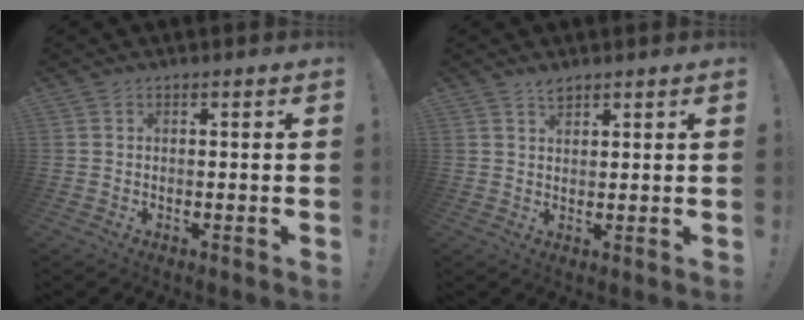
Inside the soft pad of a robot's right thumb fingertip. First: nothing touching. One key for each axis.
{"total": 2.4, "fx": 2.0, "fy": 0.8, "fz": 0.9, "tx": -0.006, "ty": -0.014, "tz": 0.034}